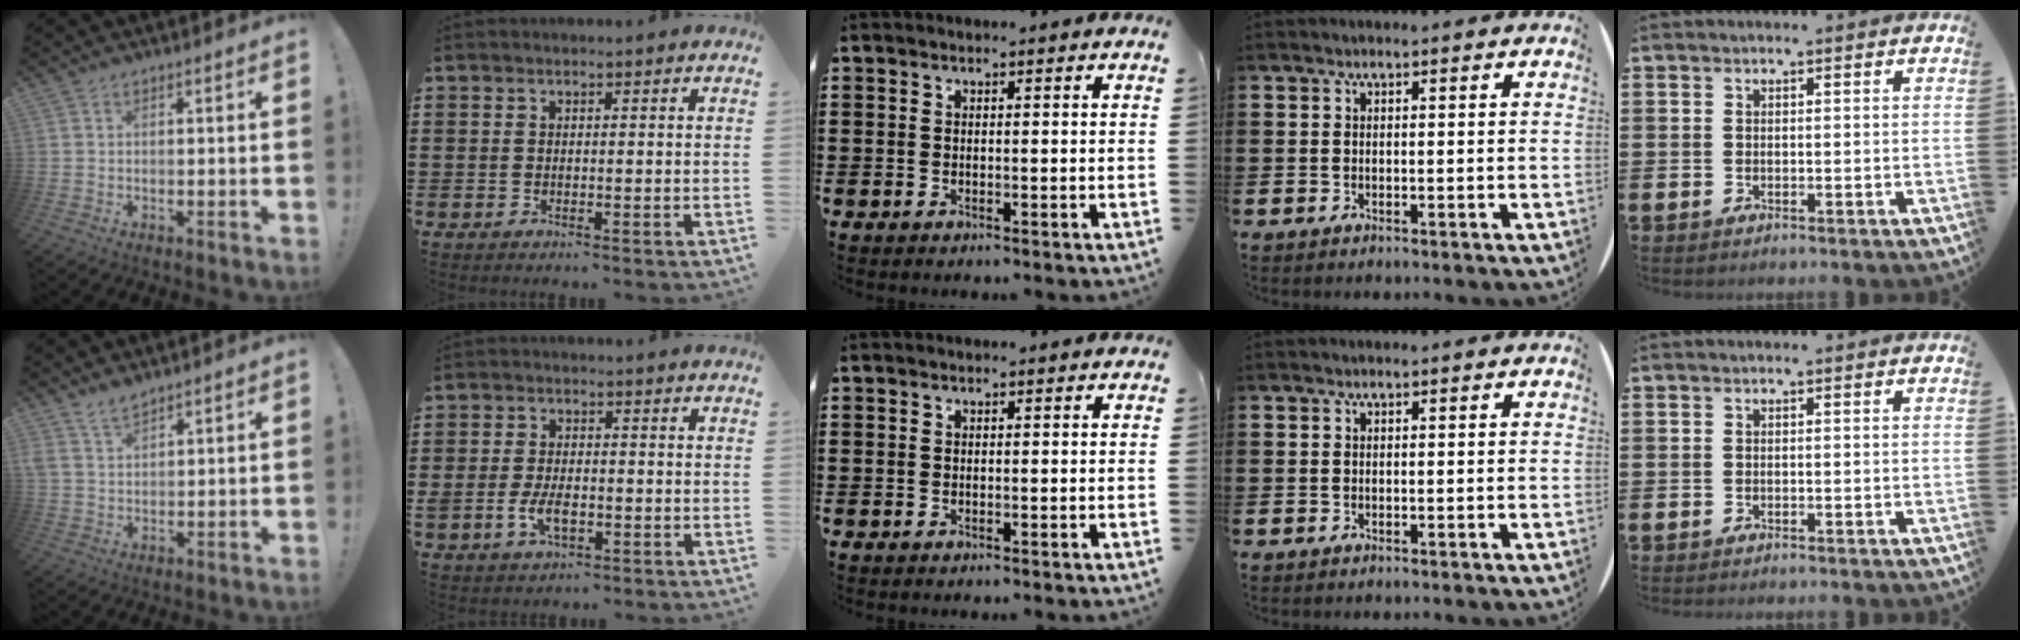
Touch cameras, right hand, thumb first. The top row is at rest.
{"thumb": {"total": 4.7, "force": [4.0, 1.6, 1.8], "torque": [-0.037, -0.019, 0.077]}, "index": {"total": 4.4, "force": [-1.3, 2.4, 3.5], "torque": [-0.076, -0.002, -0.024]}}